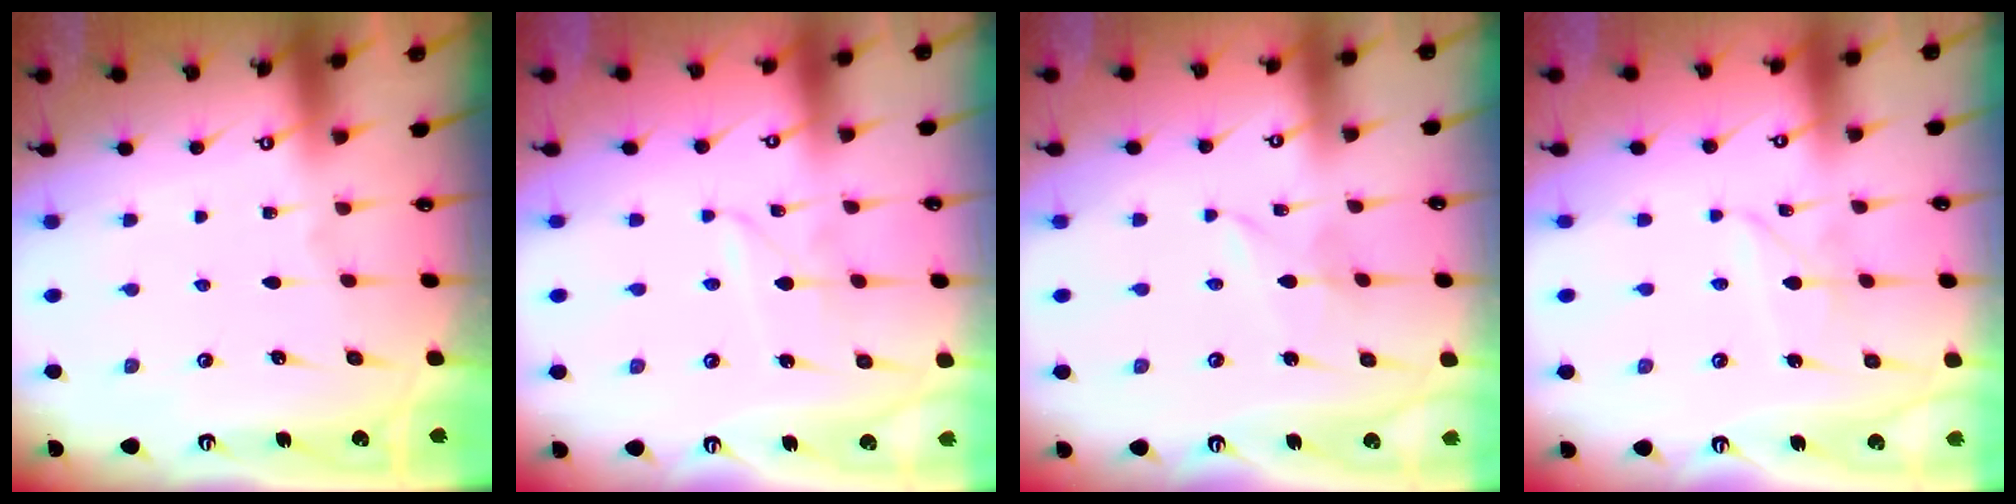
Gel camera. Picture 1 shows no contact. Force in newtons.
{"total": 2.6, "press": 2.5, "slide": 0.4}
{"total": 2.0, "press": 2.0, "slide": 0.1}
{"total": 3.1, "press": 3.1, "slide": 0.4}